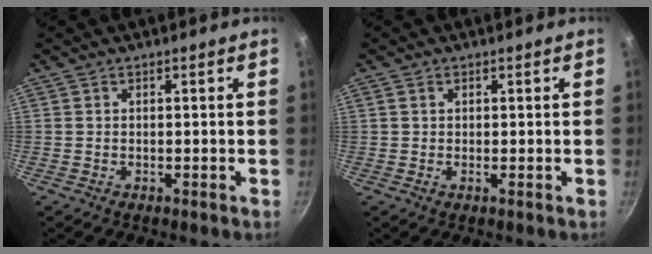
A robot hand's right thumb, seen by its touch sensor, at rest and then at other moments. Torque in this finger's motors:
{"motor_torque": [0.12, -0.06, -0.34, 0.22, -0.03]}